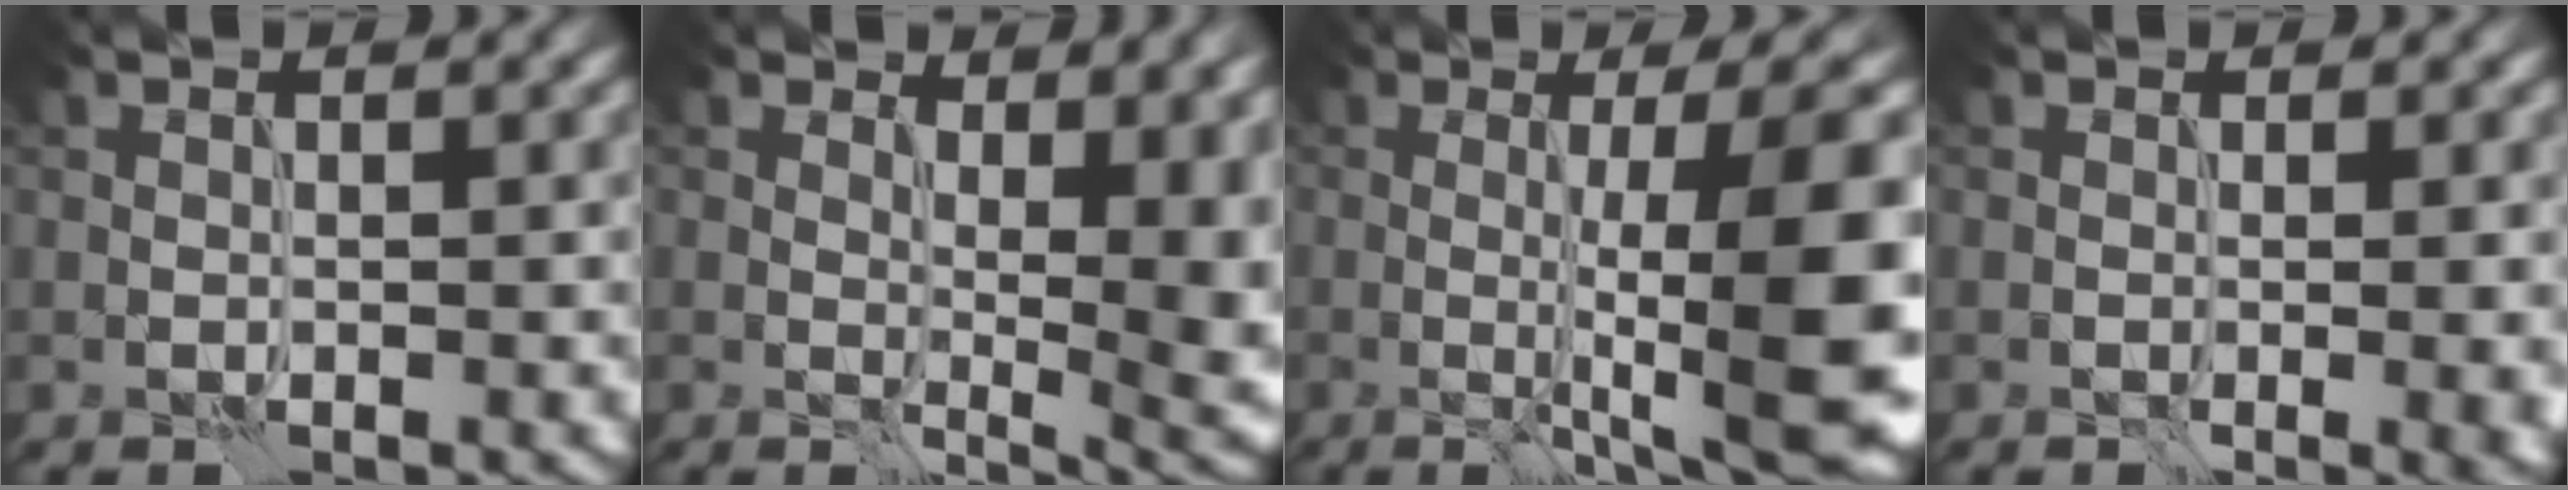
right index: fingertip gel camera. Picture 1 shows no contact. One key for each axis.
{"total": 11.1, "fx": 3.5, "fy": 5.2, "fz": 9.2, "tx": -0.088, "ty": 0.029, "tz": 0.054}
{"total": 12.1, "fx": -0.9, "fy": 2.9, "fz": 11.7, "tx": -0.137, "ty": 0.005, "tz": -0.006}
{"total": 3.3, "fx": -0.2, "fy": 1.4, "fz": 3.0, "tx": -0.013, "ty": 0.000, "tz": 0.001}